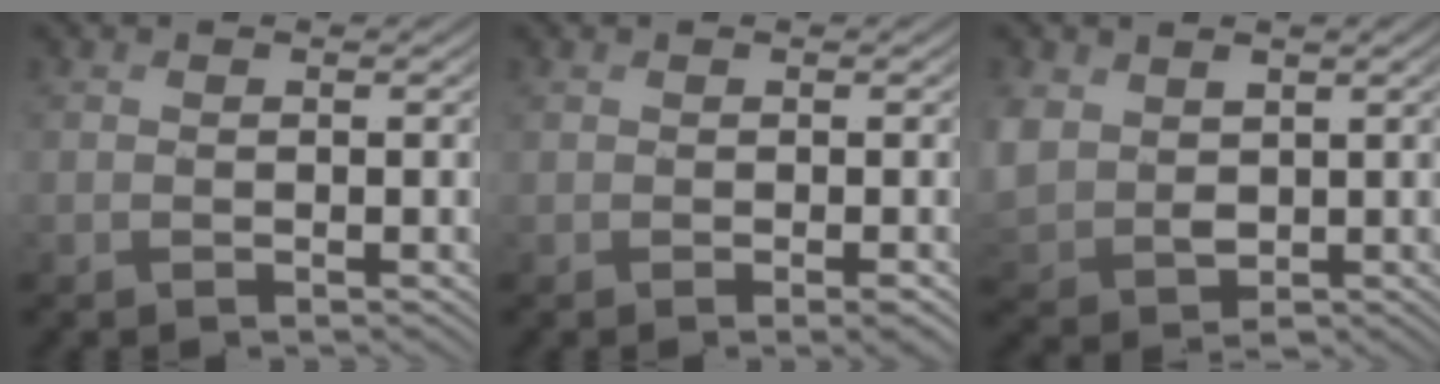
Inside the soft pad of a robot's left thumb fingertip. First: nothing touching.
{"total": 0.9, "force": [-0.2, 0.1, 0.9], "torque": [-0.015, -0.003, -0.004]}
{"total": 6.1, "force": [2.1, 4.6, 3.3], "torque": [-0.109, -0.010, 0.047]}